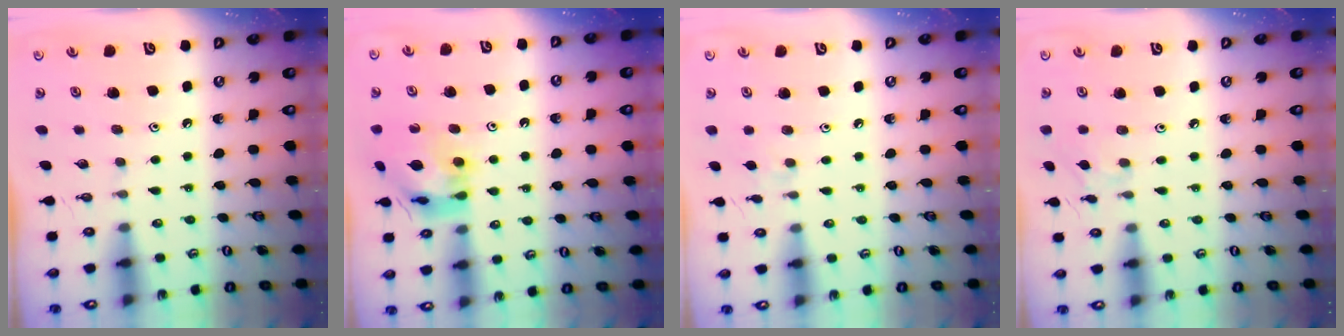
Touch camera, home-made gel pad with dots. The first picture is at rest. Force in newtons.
{"total": 12.0, "press": 11.9, "slide": 1.5}
{"total": 3.4, "press": 3.3, "slide": 0.7}
{"total": 4.2, "press": 4.2, "slide": 0.6}